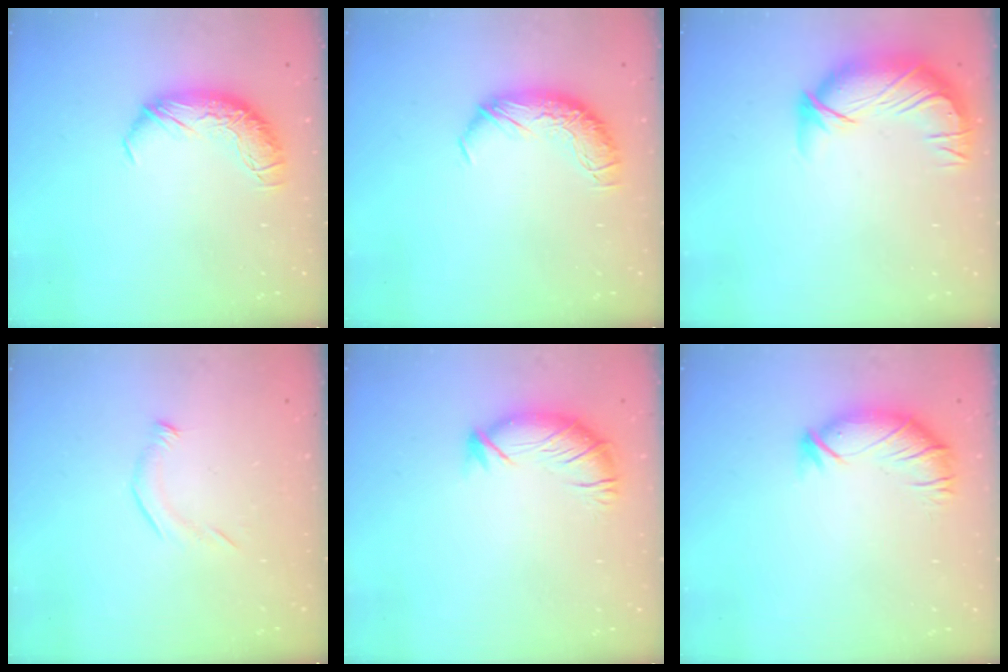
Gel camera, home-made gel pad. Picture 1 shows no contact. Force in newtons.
{"total": 0.0}
{"total": 3.2, "press": 0.2, "slide": 3.1}
{"total": 5.5, "press": 5.4, "slide": 1.0}
{"total": 2.9, "press": 1.9, "slide": 2.2}
{"total": 2.9, "press": 2.3, "slide": 1.6}